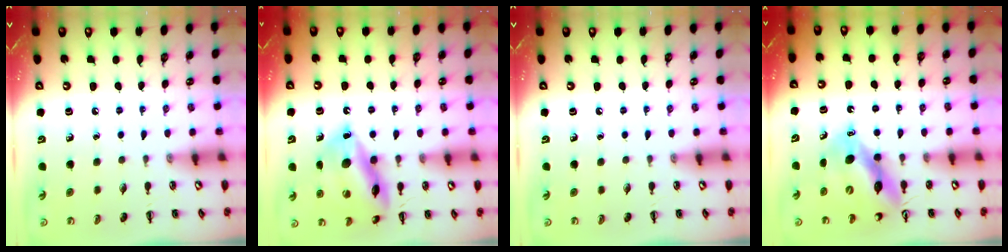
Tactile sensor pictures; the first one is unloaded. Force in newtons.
{"total": 17.9, "press": 17.7, "slide": 2.0}
{"total": 0.0}
{"total": 10.2, "press": 9.8, "slide": 3.0}